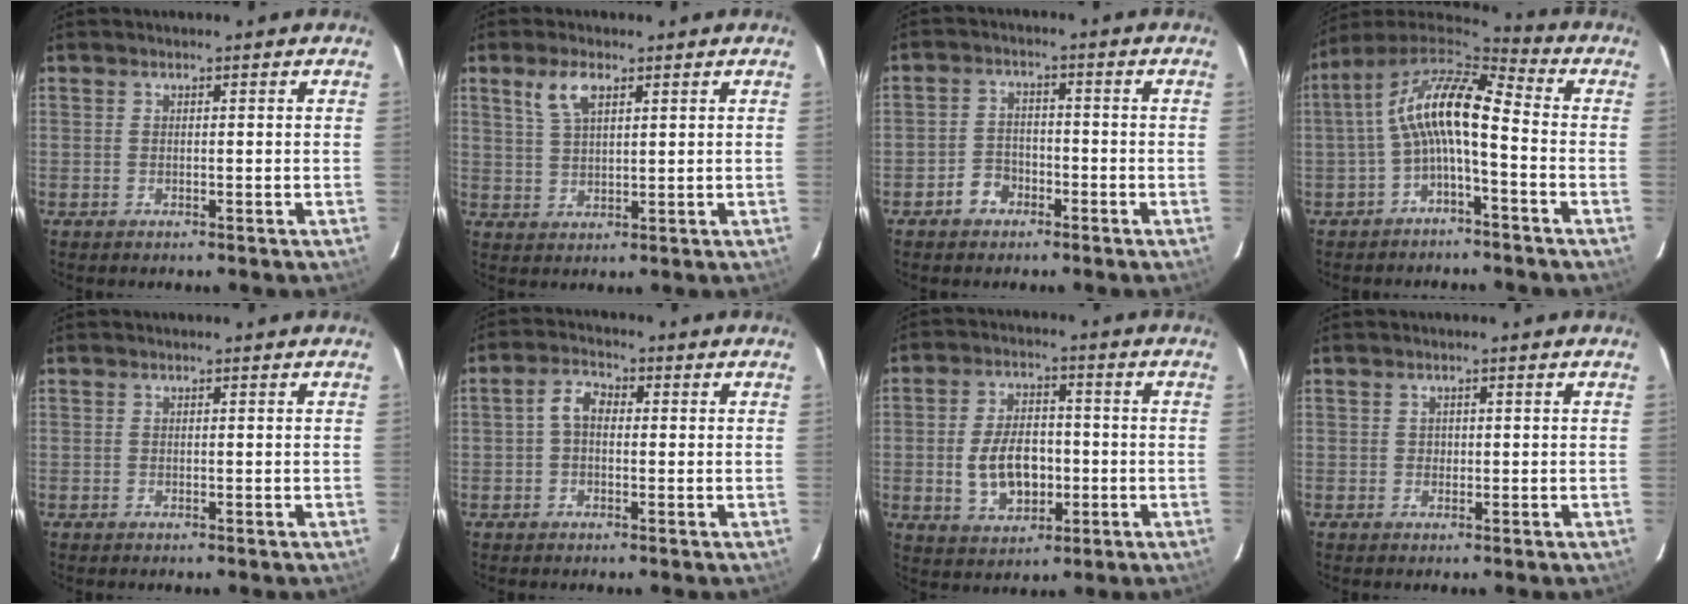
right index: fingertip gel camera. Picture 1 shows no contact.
{"total": 5.2, "force": [2.8, 2.2, 3.8], "torque": [-0.076, 0.008, 0.058]}
{"total": 4.3, "force": [-2.7, 3.1, 1.2], "torque": [-0.031, 0.012, -0.044]}
{"total": 11.8, "force": [-1.7, 3.5, 11.1], "torque": [-0.218, 0.020, -0.036]}
{"total": 0.0}
{"total": 3.5, "force": [-0.1, 2.5, 2.5], "torque": [-0.049, 0.015, -0.003]}
{"total": 9.9, "force": [-1.7, 6.2, 7.6], "torque": [-0.152, 0.010, -0.018]}
{"total": 0.9, "force": [0.0, 0.9, 0.0], "torque": [0.004, 0.002, 0.000]}